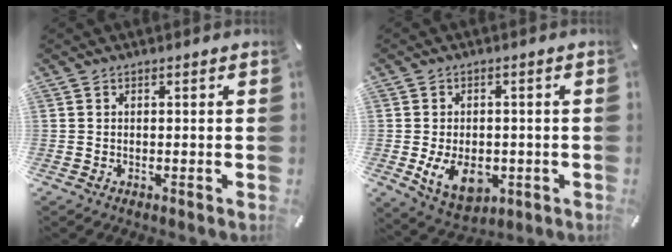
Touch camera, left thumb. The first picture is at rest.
{"total": 9.5, "force": [-2.0, 6.6, 6.5], "torque": [-0.119, -0.005, -0.034]}